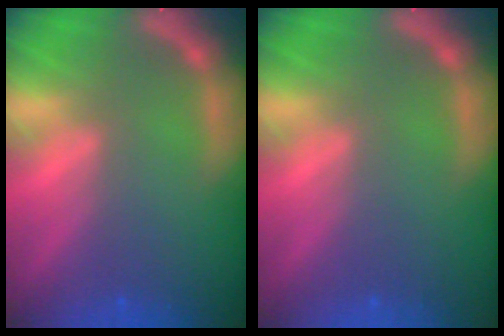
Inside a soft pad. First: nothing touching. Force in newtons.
{"total": 0.0}